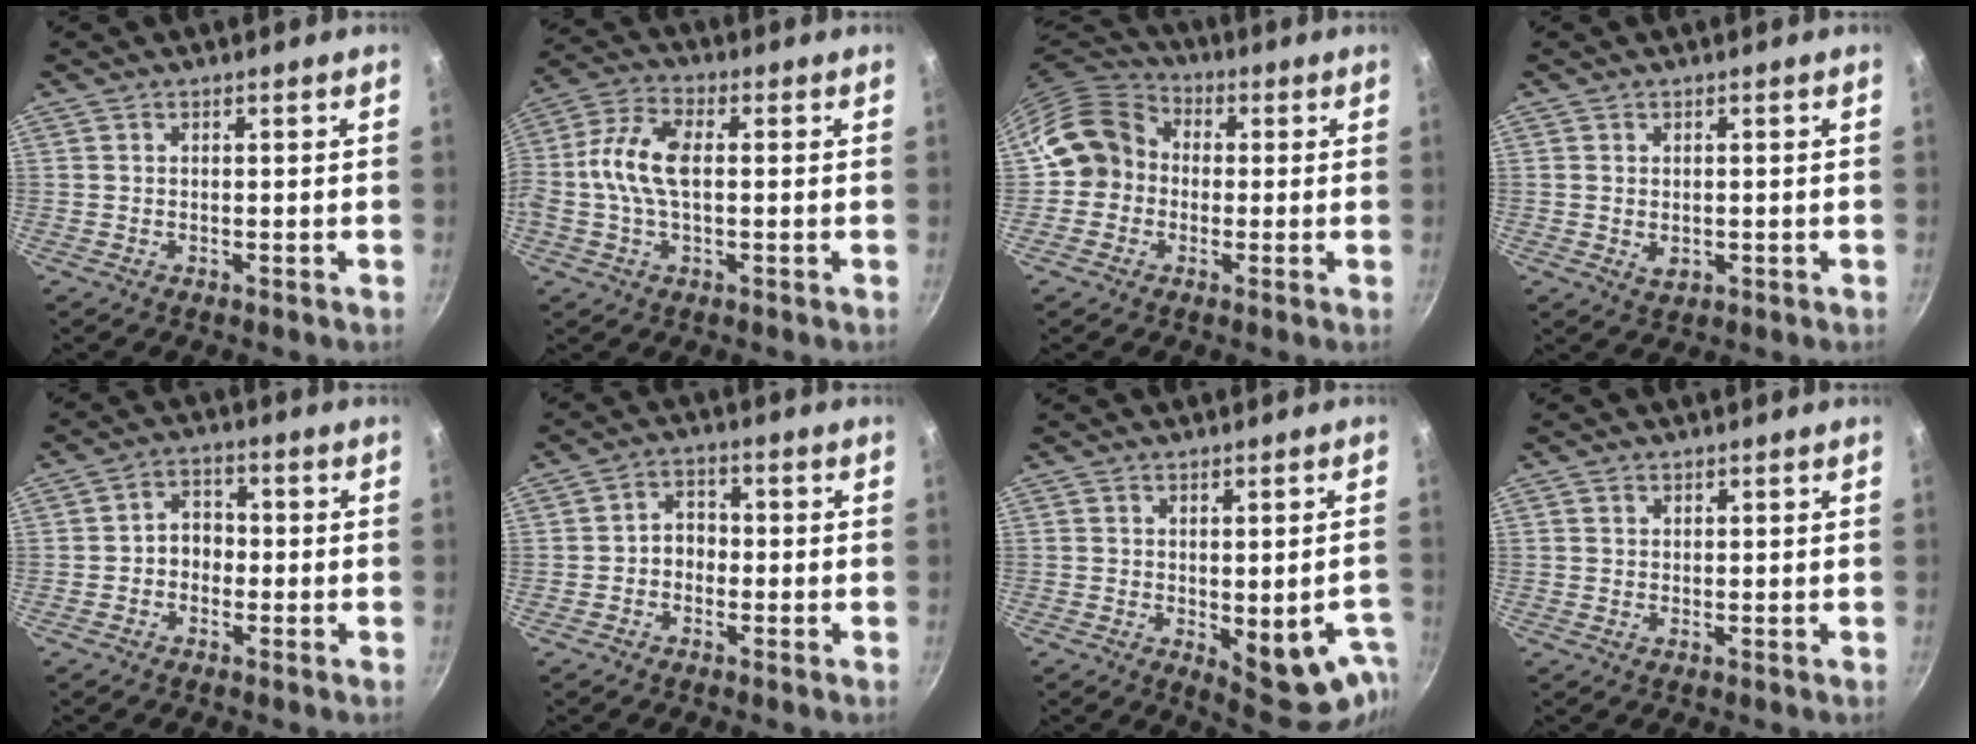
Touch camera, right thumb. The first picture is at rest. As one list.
[{"total": 10.5, "force": [0.2, 5.3, 9.0], "torque": [-0.196, 0.024, -0.010]}, {"total": 11.2, "force": [-0.5, 10.0, 5.0], "torque": [-0.056, 0.031, -0.032]}, {"total": 2.3, "force": [-0.1, 1.7, 1.6], "torque": [-0.026, -0.004, 0.002]}, {"total": 4.5, "force": [-0.9, 3.7, 2.5], "torque": [-0.010, 0.018, -0.022]}, {"total": 3.9, "force": [-1.0, 3.2, 2.1], "torque": [-0.010, 0.017, -0.024]}, {"total": 12.2, "force": [-3.2, 5.1, 10.6], "torque": [-0.080, -0.005, -0.029]}, {"total": 1.1, "force": [0.6, 0.8, 0.3], "torque": [-0.001, -0.001, 0.008]}]